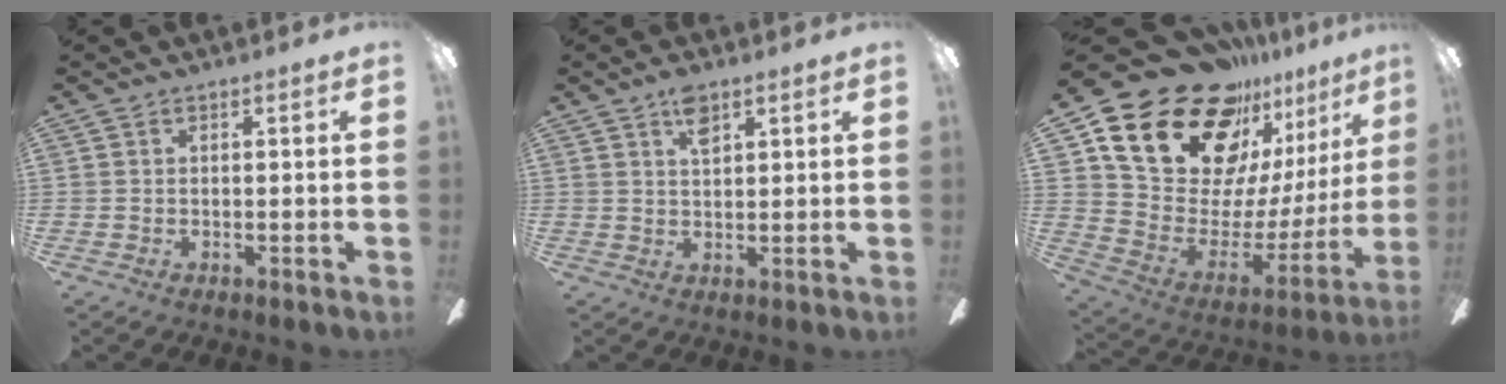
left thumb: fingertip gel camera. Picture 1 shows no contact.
{"total": 4.6, "force": [2.8, 2.3, 2.9], "torque": [-0.040, -0.005, 0.046]}
{"total": 27.2, "force": [18.5, 15.1, 13.0], "torque": [-0.234, -0.124, 0.354]}